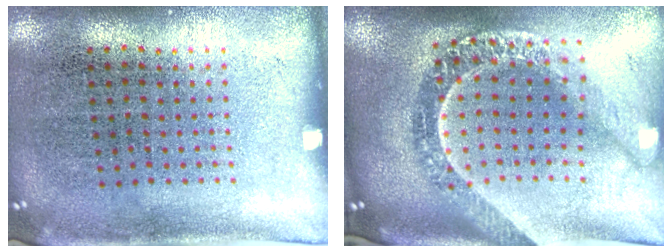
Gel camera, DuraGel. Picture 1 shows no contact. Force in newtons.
{"total": 3.0, "press": 2.3, "slide": 1.9}